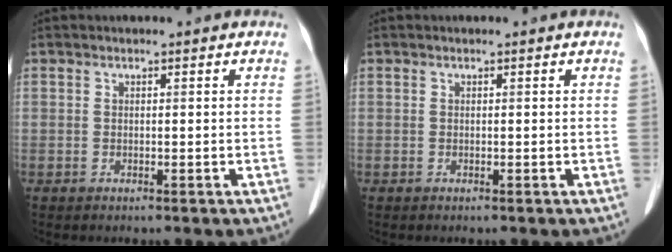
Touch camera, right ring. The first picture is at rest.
{"total": 0.0}